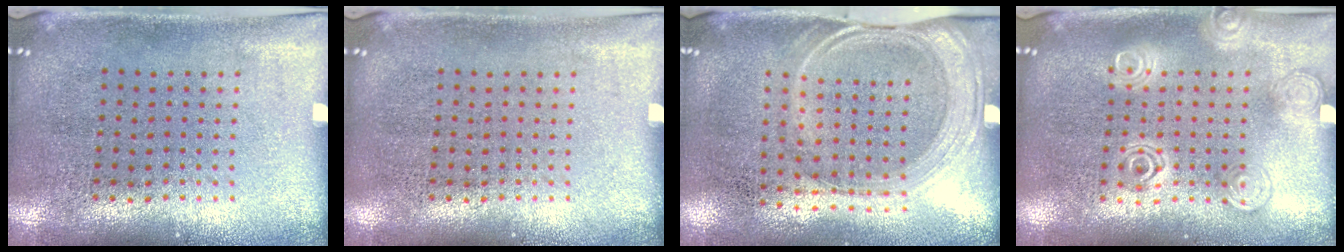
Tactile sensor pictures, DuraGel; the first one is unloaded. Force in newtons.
{"total": 0.0}
{"total": 1.6, "press": 1.4, "slide": 0.9}
{"total": 1.3, "press": 1.2, "slide": 0.3}